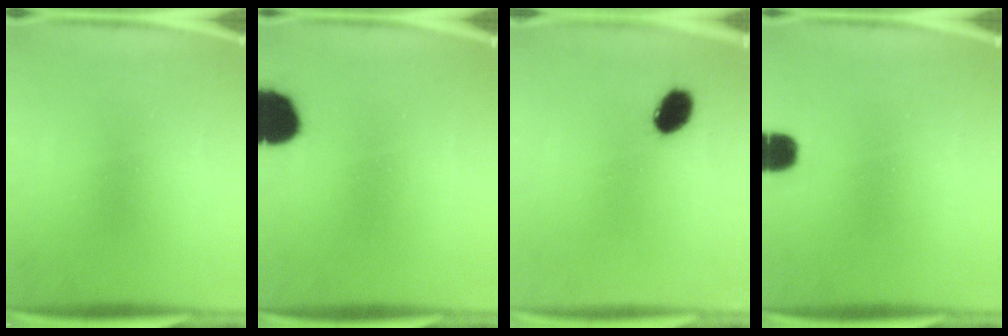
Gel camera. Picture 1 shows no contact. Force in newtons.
{"total": 11.7}
{"total": 6.2}
{"total": 4.8}